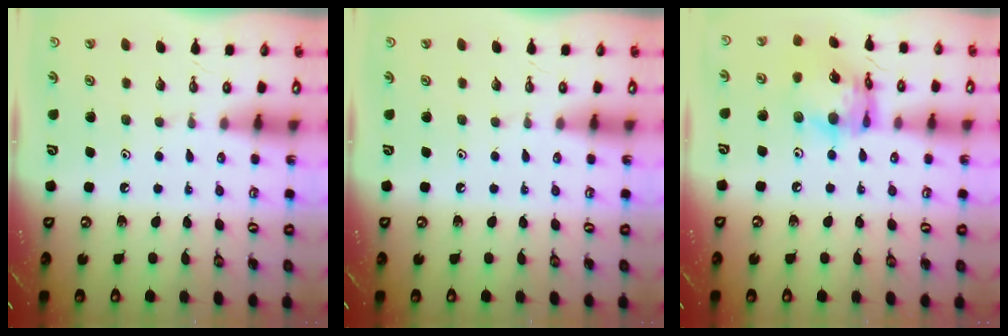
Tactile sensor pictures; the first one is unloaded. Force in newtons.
{"total": 0.0}
{"total": 15.0, "press": 15.0, "slide": 1.4}